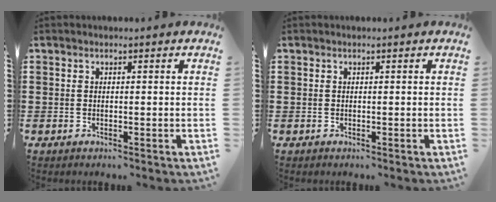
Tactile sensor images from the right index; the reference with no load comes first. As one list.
[{"total": 0.0}]